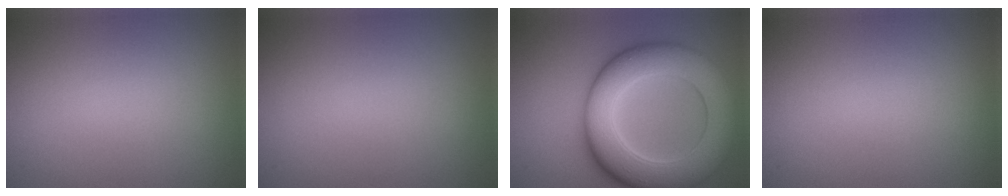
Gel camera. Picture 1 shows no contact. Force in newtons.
{"total": 0.0}
{"total": 11.3, "press": 11.3, "slide": 0.3}
{"total": 0.0}